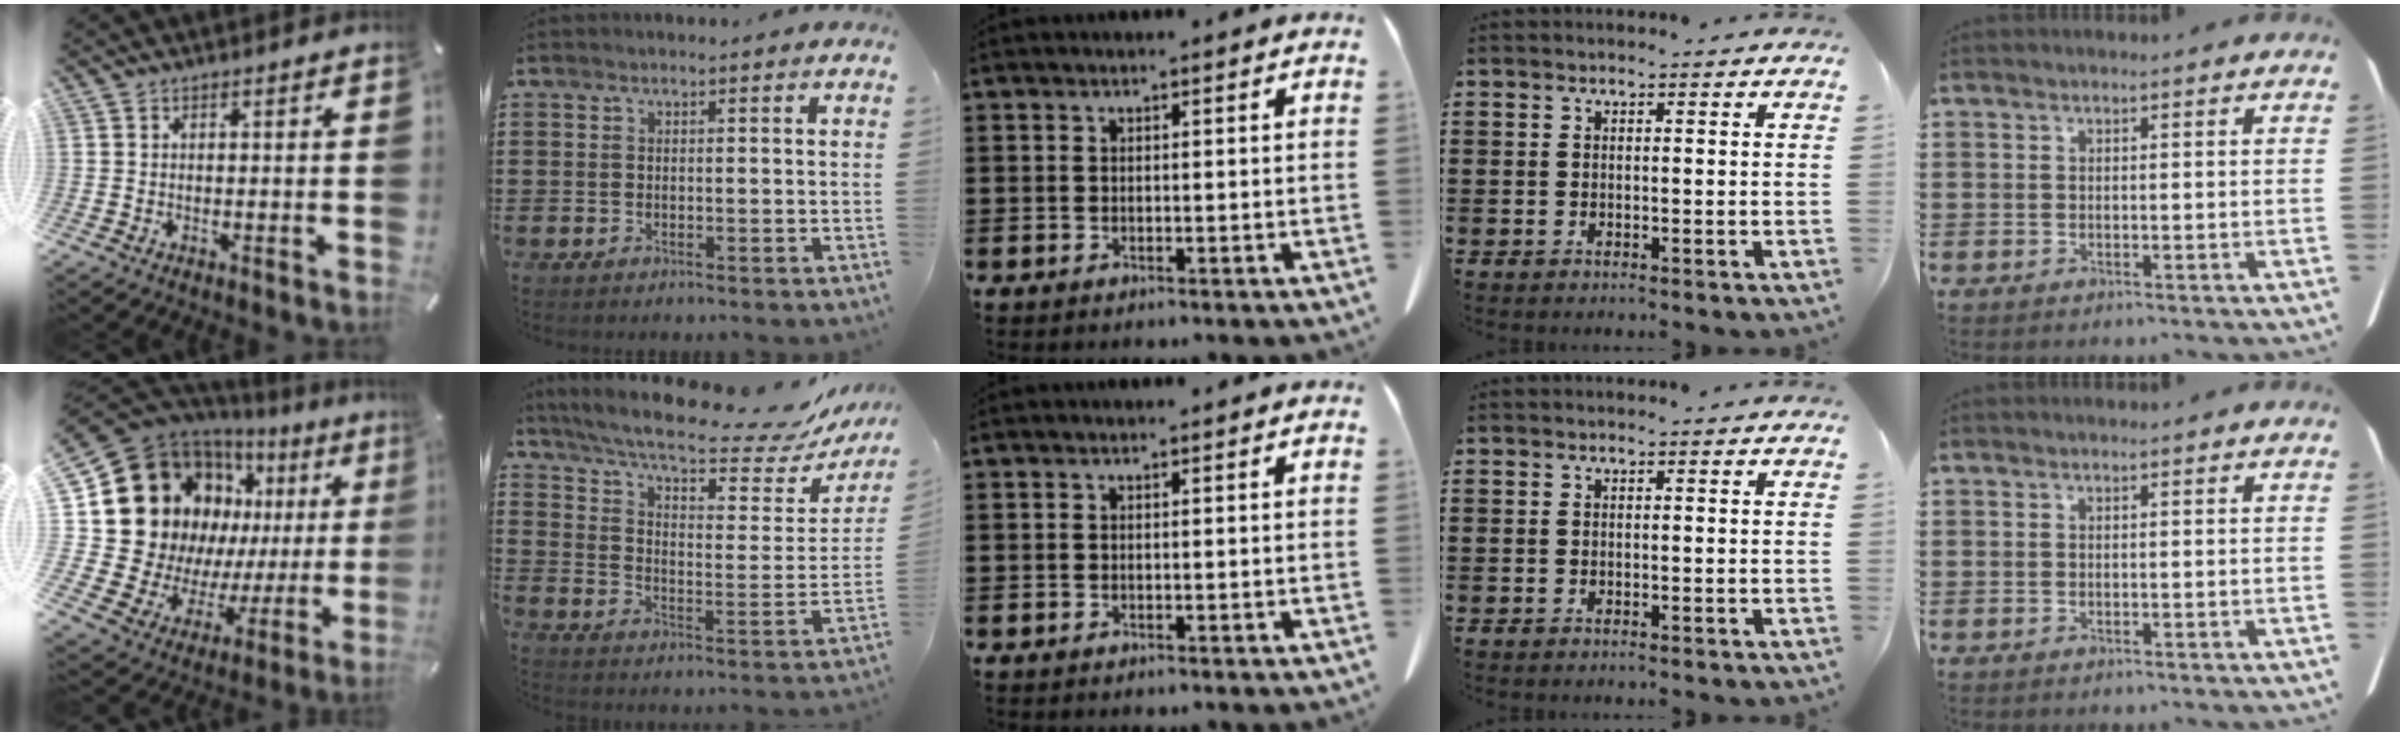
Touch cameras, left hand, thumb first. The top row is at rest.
{"thumb": {"total": 24.9, "force": [7.1, 19.0, 14.5], "torque": [-0.256, -0.072, 0.165]}, "index": {"total": 10.9, "force": [9.2, 1.2, 5.7], "torque": [-0.131, -0.060, 0.154]}}